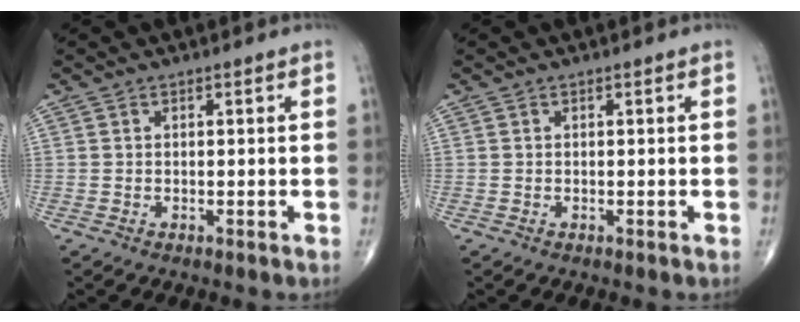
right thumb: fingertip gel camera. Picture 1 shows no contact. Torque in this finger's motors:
{"motor_torque": [0.00, 0.00, 0.00, 0.00, 0.00]}